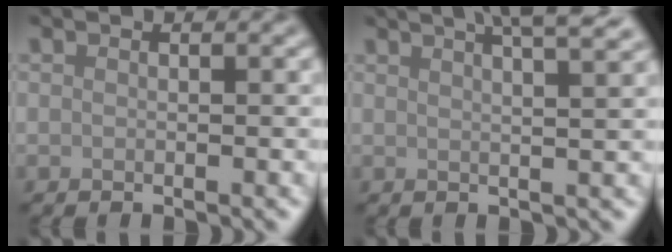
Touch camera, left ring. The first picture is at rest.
{"total": 7.8, "force": [5.3, 2.7, 5.1], "torque": [-0.034, 0.046, 0.041]}